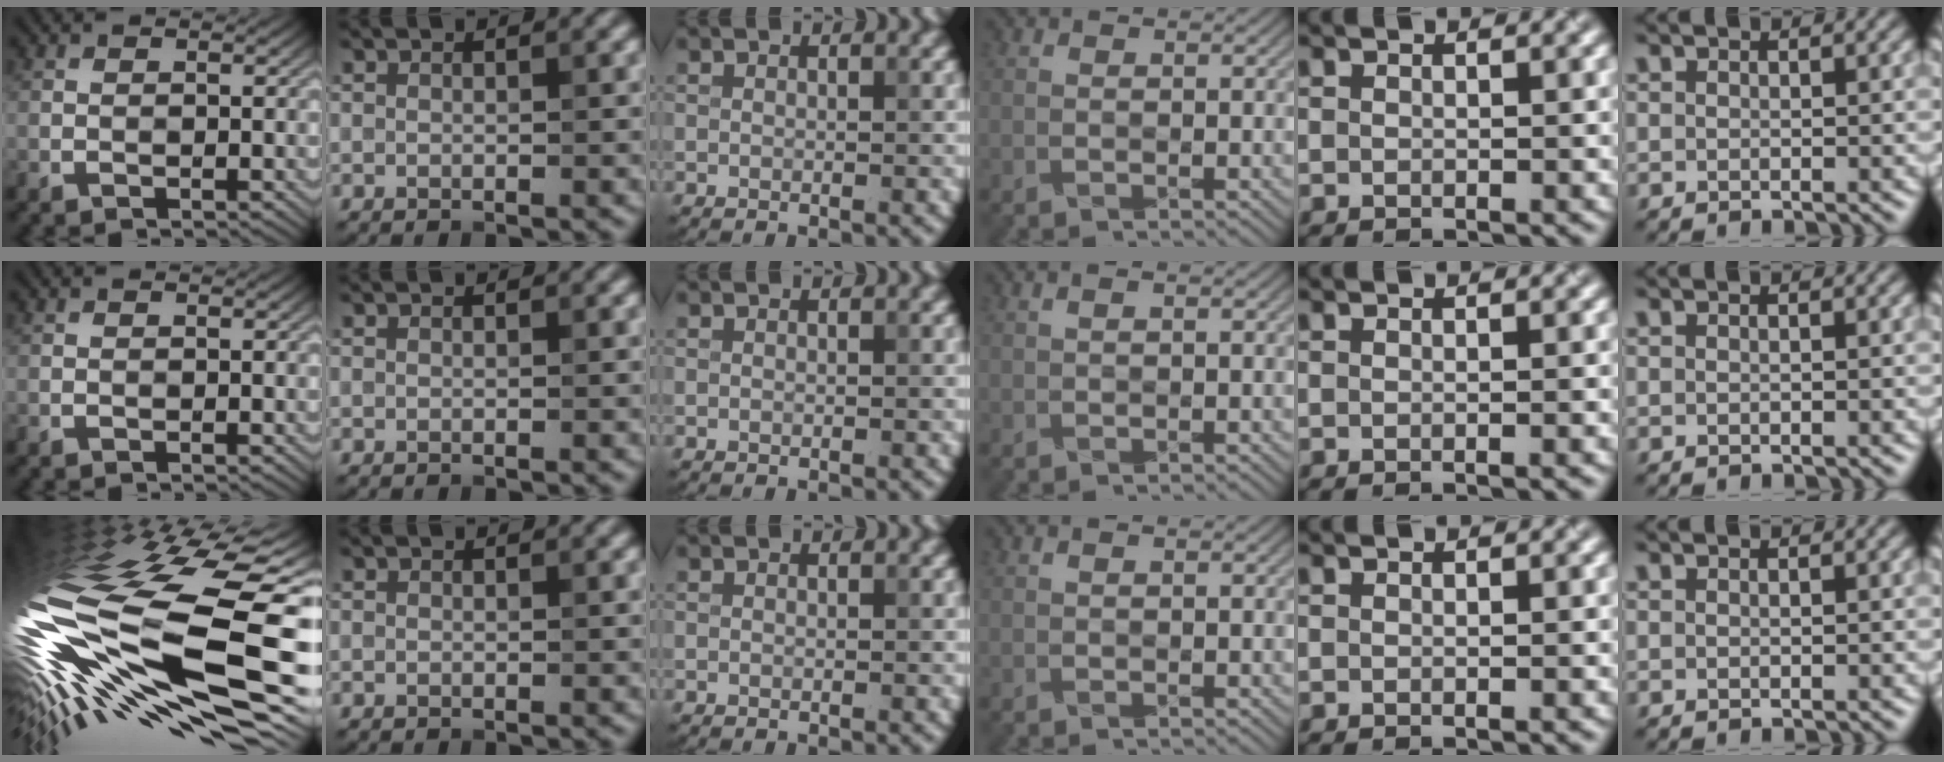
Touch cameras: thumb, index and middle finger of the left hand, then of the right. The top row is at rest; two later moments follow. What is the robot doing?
{"motion": "wrap", "object": "bandana"}